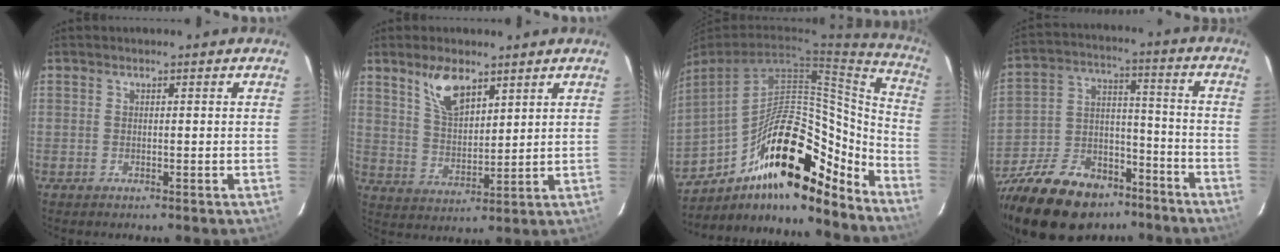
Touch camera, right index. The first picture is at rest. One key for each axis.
{"total": 8.3, "fx": 5.4, "fy": 3.6, "fz": 5.2, "tx": -0.092, "ty": 0.006, "tz": 0.109}
{"total": 21.7, "fx": -14.3, "fy": 7.3, "fz": 14.6, "tx": -0.211, "ty": 0.020, "tz": -0.227}
{"total": 25.4, "fx": -18.3, "fy": 13.0, "fz": 11.9, "tx": -0.264, "ty": 0.018, "tz": -0.283}